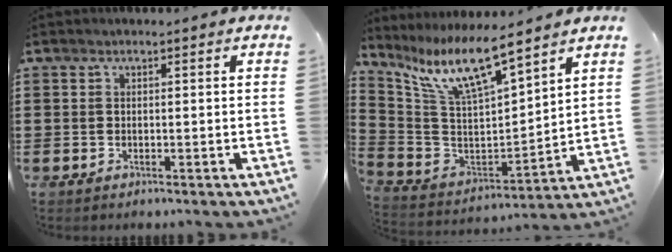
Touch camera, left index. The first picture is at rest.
{"total": 11.4, "force": [8.4, 1.9, 7.5], "torque": [-0.173, -0.047, 0.146]}